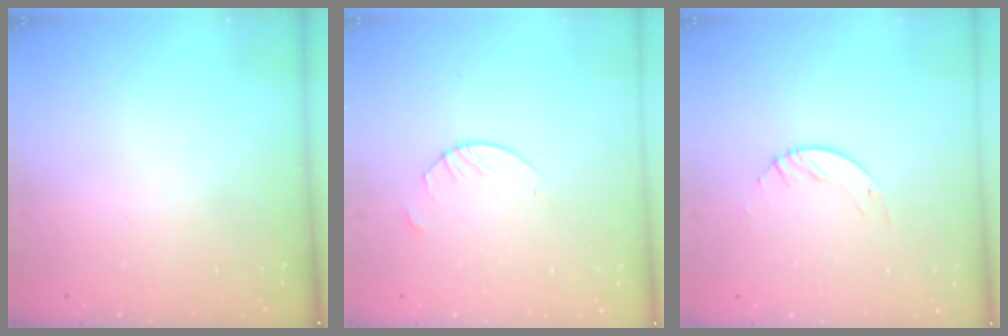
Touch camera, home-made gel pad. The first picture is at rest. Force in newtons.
{"total": 2.7, "press": 2.7, "slide": 0.2}
{"total": 4.2, "press": 4.1, "slide": 0.4}